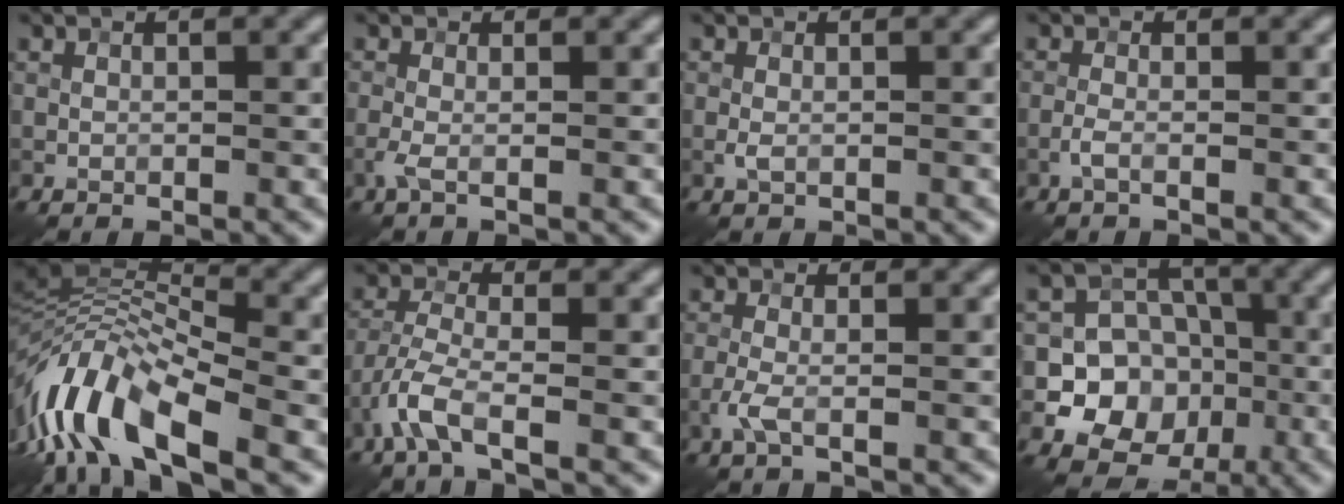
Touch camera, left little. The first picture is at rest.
{"total": 1.5, "force": [-0.5, 0.2, 1.4], "torque": [-0.033, -0.002, -0.012]}
{"total": 0.9, "force": [-0.2, 0.3, 0.8], "torque": [-0.019, -0.002, -0.003]}
{"total": 1.2, "force": [-0.6, 0.2, 1.1], "torque": [-0.024, 0.004, -0.016]}
{"total": 10.9, "force": [-4.5, 4.3, 9.0], "torque": [-0.173, 0.014, -0.095]}
{"total": 4.0, "force": [-2.3, 1.0, 3.0], "torque": [-0.070, -0.001, -0.060]}
{"total": 1.9, "force": [-0.7, 0.3, 1.7], "torque": [-0.040, 0.002, -0.020]}
{"total": 10.3, "force": [-2.5, 9.4, 3.2], "torque": [-0.043, 0.003, -0.071]}